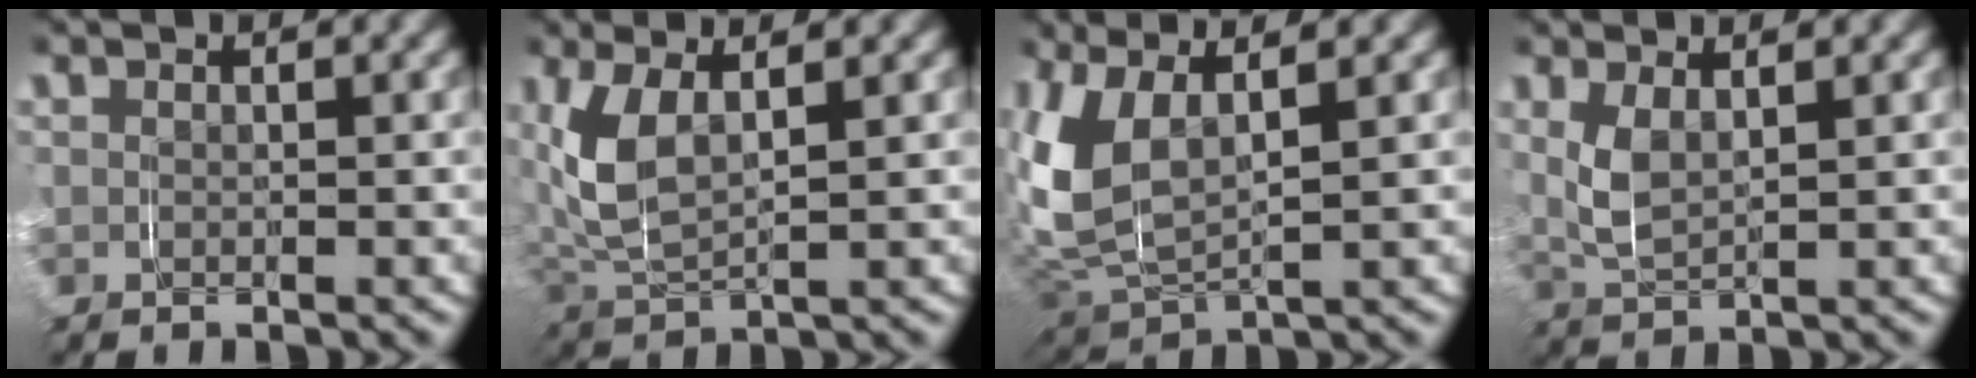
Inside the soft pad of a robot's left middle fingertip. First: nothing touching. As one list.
[{"total": 4.5, "force": [1.1, 2.4, 3.7], "torque": [-0.113, -0.005, 0.022]}, {"total": 7.7, "force": [1.4, 4.9, 5.8], "torque": [-0.179, -0.009, 0.025]}, {"total": 3.4, "force": [1.0, 1.9, 2.6], "torque": [-0.082, -0.012, 0.023]}]